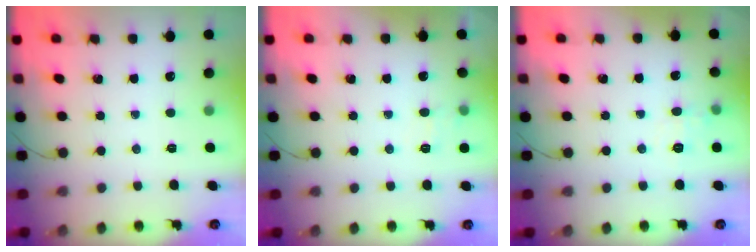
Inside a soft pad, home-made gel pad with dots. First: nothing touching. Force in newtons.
{"total": 3.5, "press": 3.1, "slide": 1.6}
{"total": 5.9, "press": 5.7, "slide": 1.6}